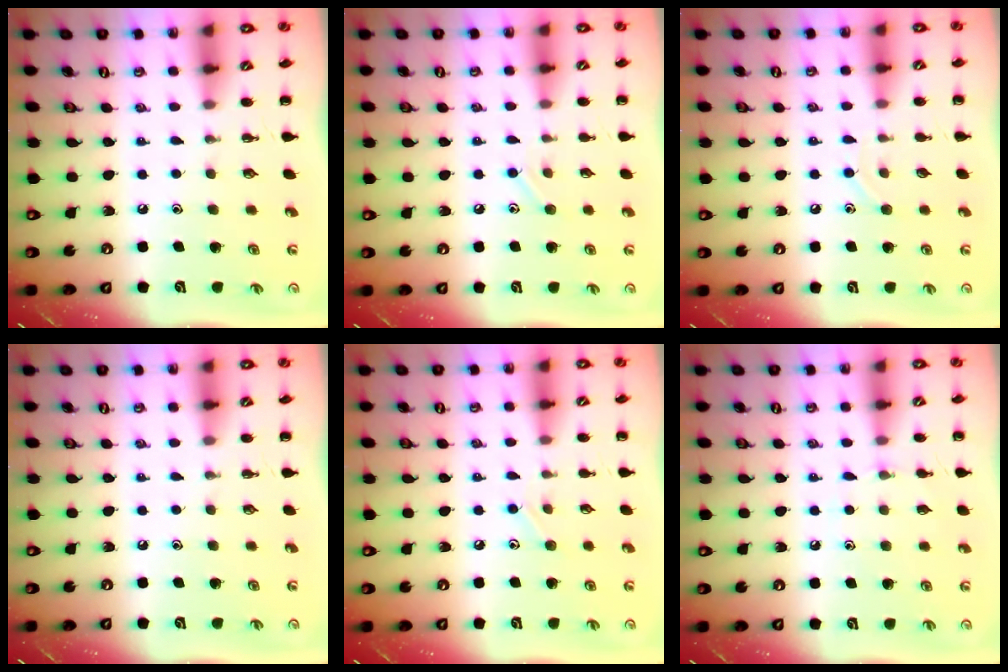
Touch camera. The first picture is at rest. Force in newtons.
{"total": 6.7, "press": 6.5, "slide": 1.8}
{"total": 4.9, "press": 4.6, "slide": 1.5}
{"total": 0.0}
{"total": 7.7, "press": 7.3, "slide": 2.5}
{"total": 6.7, "press": 6.4, "slide": 2.0}